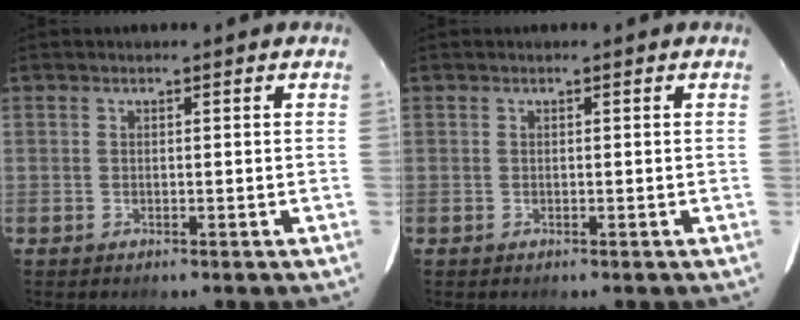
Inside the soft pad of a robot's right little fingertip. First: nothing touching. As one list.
[{"total": 0.0}]